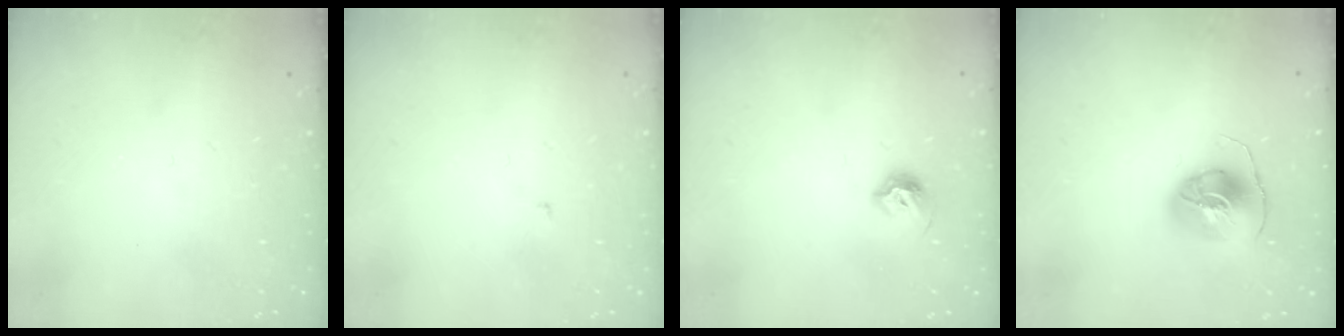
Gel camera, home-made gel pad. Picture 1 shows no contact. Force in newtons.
{"total": 1.8, "press": 1.8, "slide": 0.2}
{"total": 7.4, "press": 7.3, "slide": 1.2}
{"total": 8.7, "press": 8.7, "slide": 0.7}